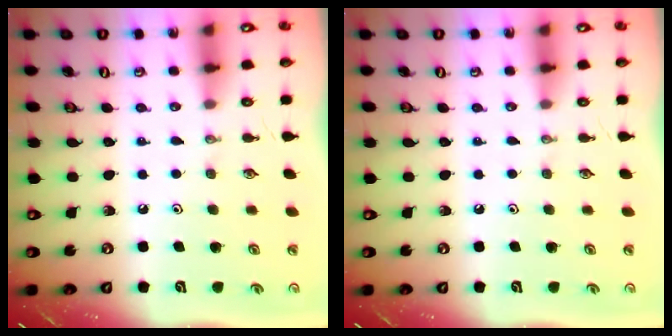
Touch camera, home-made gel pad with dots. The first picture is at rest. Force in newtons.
{"total": 0.0}